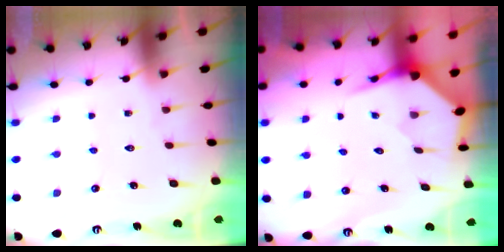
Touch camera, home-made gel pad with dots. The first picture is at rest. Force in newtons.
{"total": 4.0, "press": 3.9, "slide": 0.4}